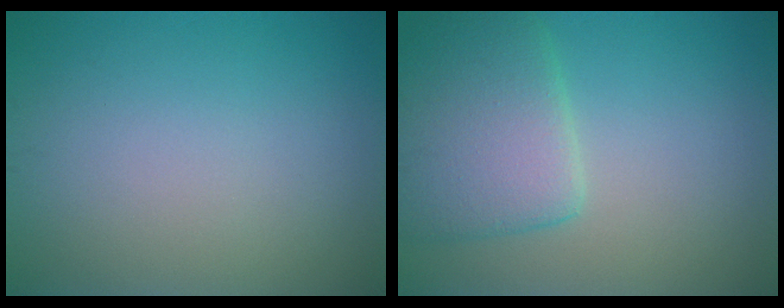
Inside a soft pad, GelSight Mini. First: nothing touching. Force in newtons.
{"total": 6.1, "press": 6.1, "slide": 0.4}